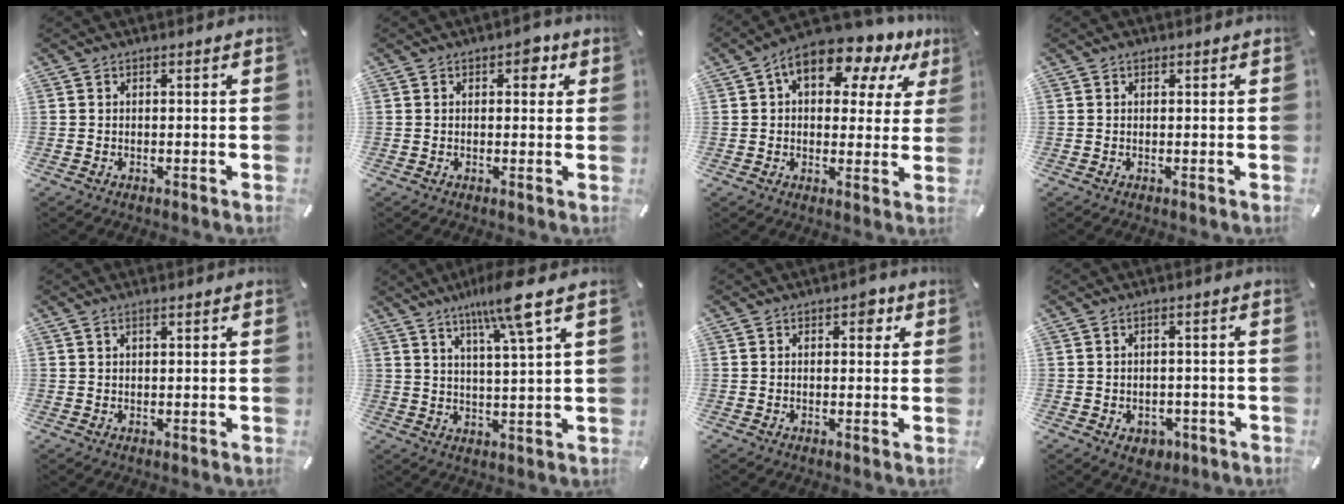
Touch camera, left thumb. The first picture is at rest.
{"total": 3.8, "force": [1.4, 2.1, 2.8], "torque": [-0.030, -0.003, 0.014]}
{"total": 11.6, "force": [6.1, 6.3, 7.6], "torque": [-0.113, -0.029, 0.104]}
{"total": 0.9, "force": [0.4, 0.7, 0.4], "torque": [-0.007, 0.004, 0.006]}
{"total": 1.4, "force": [0.7, 0.6, 1.1], "torque": [-0.023, 0.001, 0.012]}
{"total": 8.8, "force": [5.8, 0.0, 6.6], "torque": [-0.120, -0.030, 0.094]}
{"total": 3.1, "force": [1.0, 1.8, 2.2], "torque": [-0.018, -0.005, 0.008]}
{"total": 4.0, "force": [-1.6, 3.1, 2.1], "torque": [-0.025, 0.004, -0.027]}